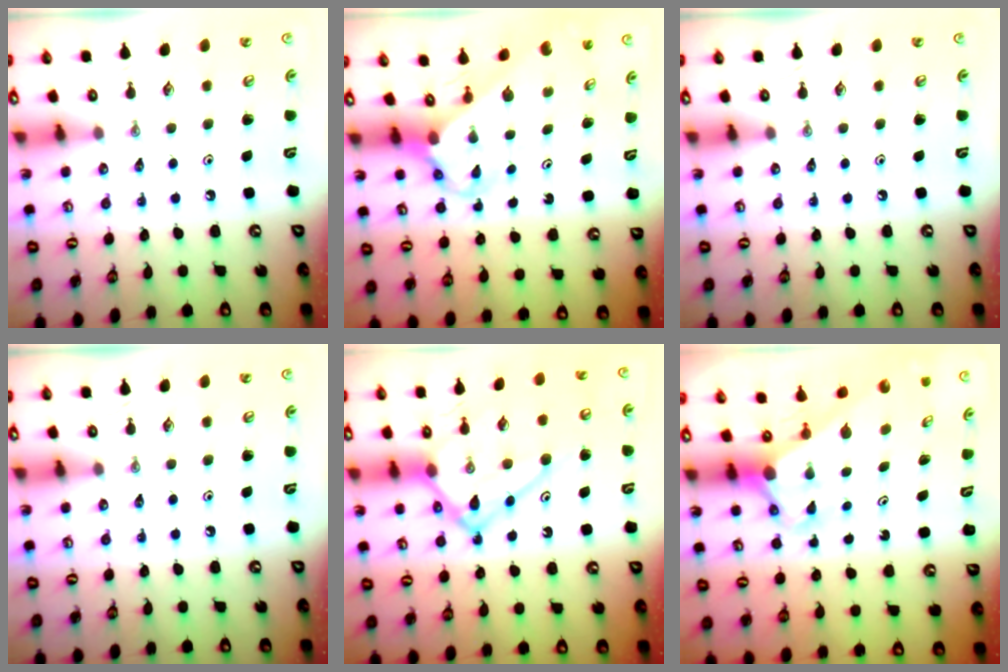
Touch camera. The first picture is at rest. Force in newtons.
{"total": 2.9, "press": 2.9, "slide": 0.2}
{"total": 0.0}
{"total": 0.0}
{"total": 16.9, "press": 16.9, "slide": 1.4}
{"total": 3.2, "press": 3.2, "slide": 0.3}